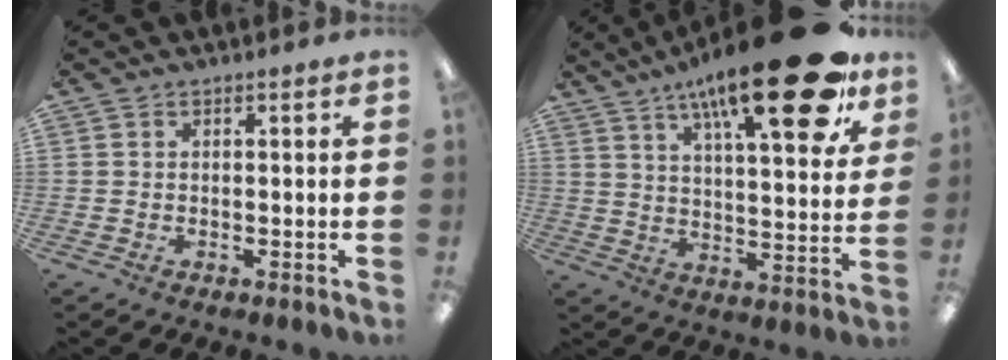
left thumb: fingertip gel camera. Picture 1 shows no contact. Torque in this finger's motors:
{"motor_torque": [0.94, 0.64, 1.79, -1.00, 0.49]}